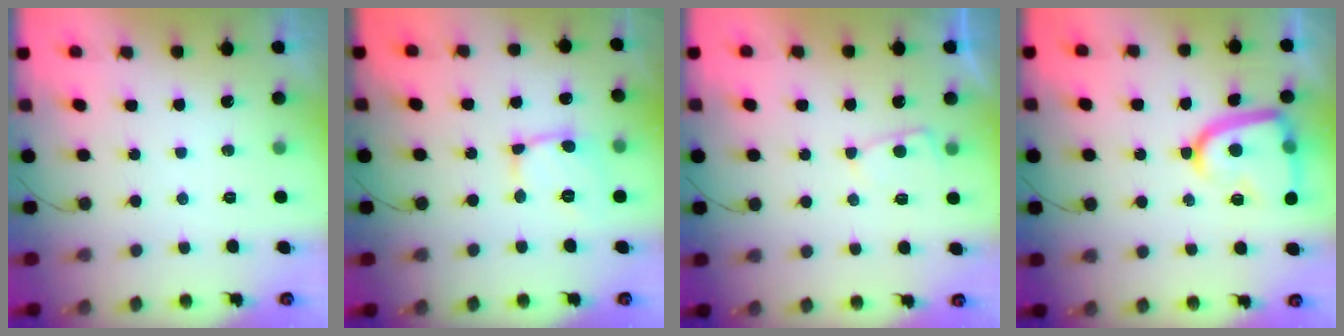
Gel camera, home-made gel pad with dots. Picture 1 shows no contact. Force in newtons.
{"total": 10.2, "press": 10.1, "slide": 0.8}
{"total": 4.4, "press": 4.4, "slide": 0.5}
{"total": 15.1, "press": 15.0, "slide": 1.6}